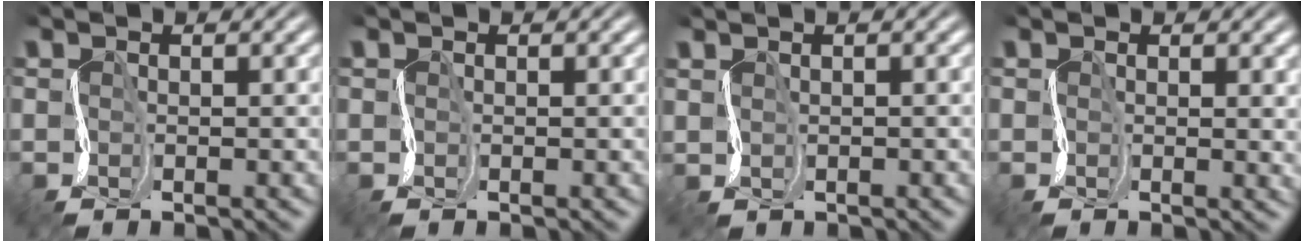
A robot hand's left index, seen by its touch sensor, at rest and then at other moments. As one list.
[{"total": 0.0}, {"total": 1.0, "force": [0.8, 0.1, -0.6], "torque": [0.011, 0.008, 0.019]}, {"total": 2.6, "force": [0.2, 1.2, 2.4], "torque": [-0.024, -0.003, 0.005]}]